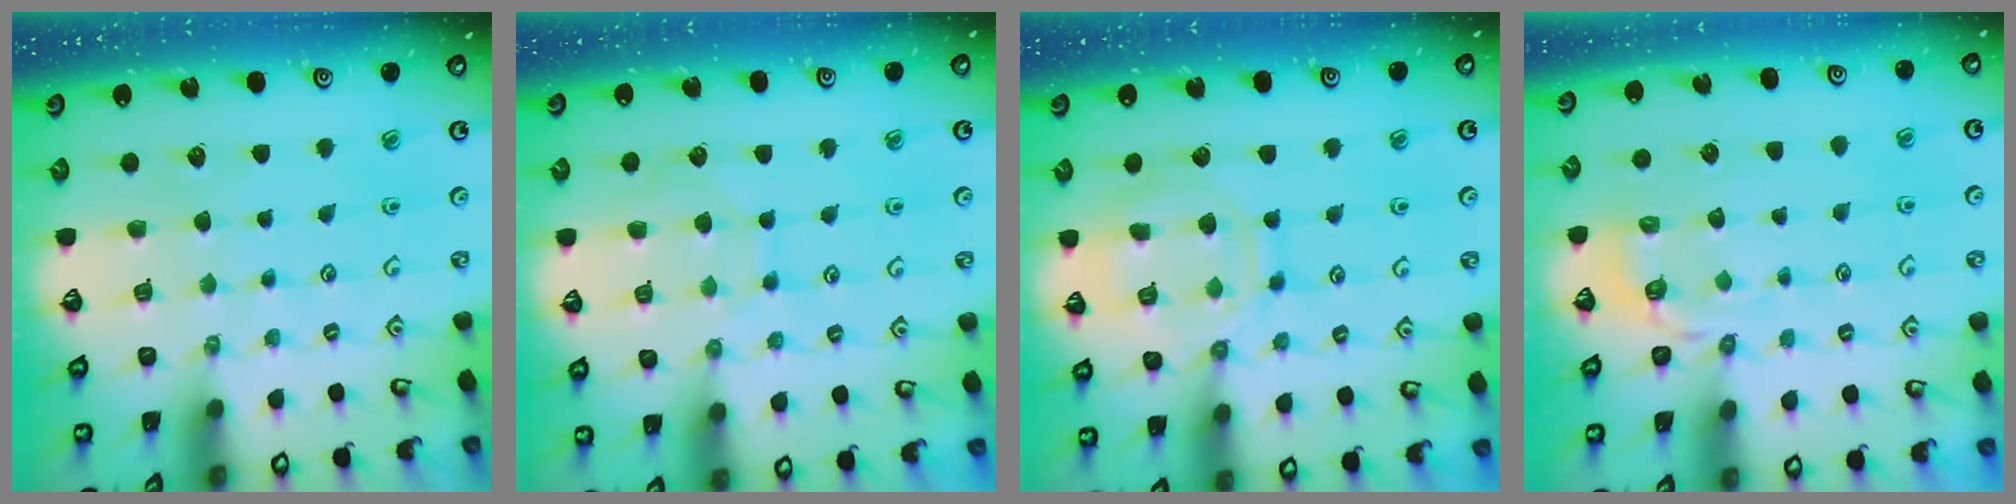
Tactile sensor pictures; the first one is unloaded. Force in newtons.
{"total": 6.3, "press": 6.3, "slide": 0.5}
{"total": 12.8, "press": 12.8, "slide": 1.0}
{"total": 3.2, "press": 2.7, "slide": 1.8}